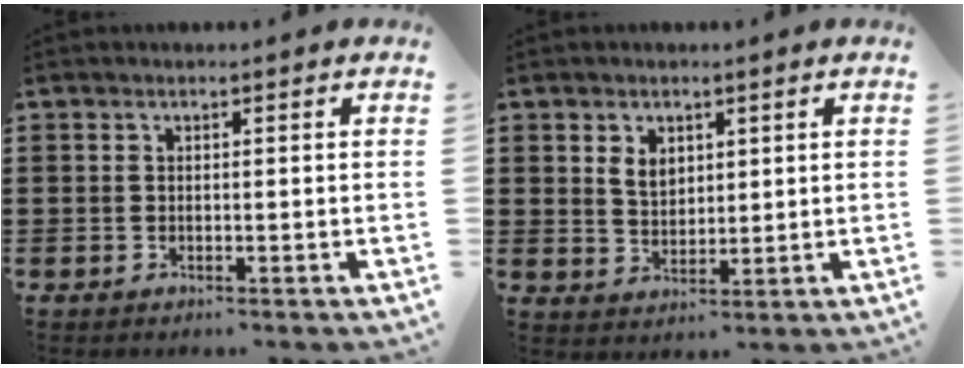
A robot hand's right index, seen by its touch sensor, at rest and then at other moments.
{"total": 3.5, "force": [1.7, 2.4, 1.8], "torque": [-0.044, 0.008, 0.030]}